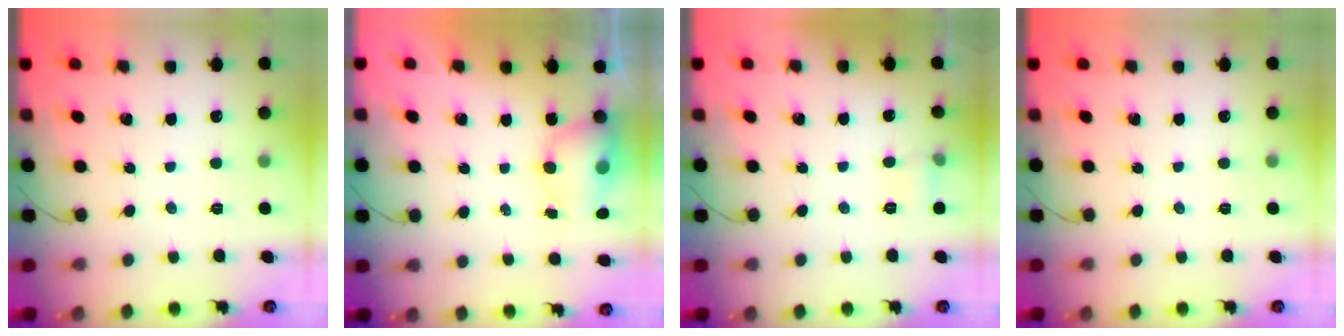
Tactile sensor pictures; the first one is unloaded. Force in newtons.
{"total": 5.8, "press": 5.7, "slide": 0.8}
{"total": 4.8, "press": 4.7, "slide": 1.2}
{"total": 0.0}